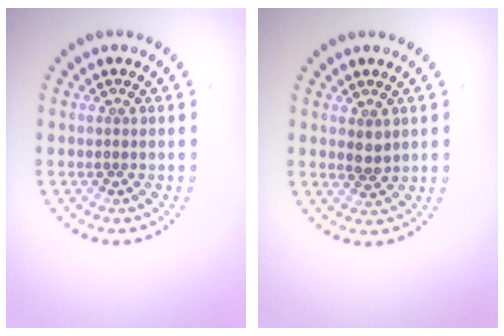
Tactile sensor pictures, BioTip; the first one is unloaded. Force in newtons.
{"total": 1.3, "press": 1.3, "slide": 0.3}